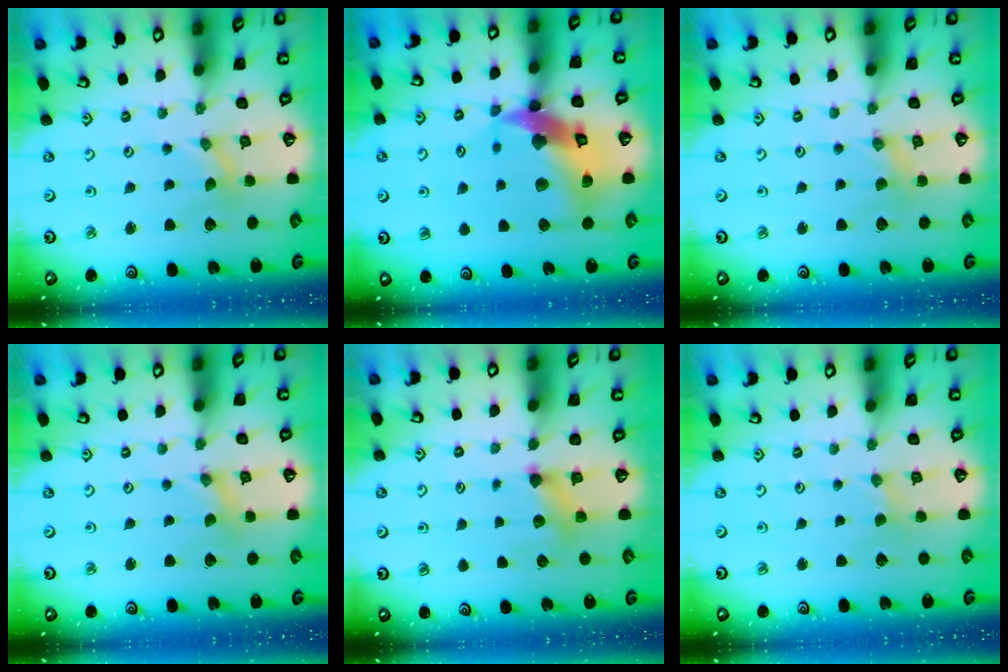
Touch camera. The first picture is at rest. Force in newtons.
{"total": 17.0, "press": 16.9, "slide": 2.3}
{"total": 1.0, "press": 1.0, "slide": 0.2}
{"total": 0.0}
{"total": 5.6, "press": 5.6, "slide": 0.4}
{"total": 0.0}